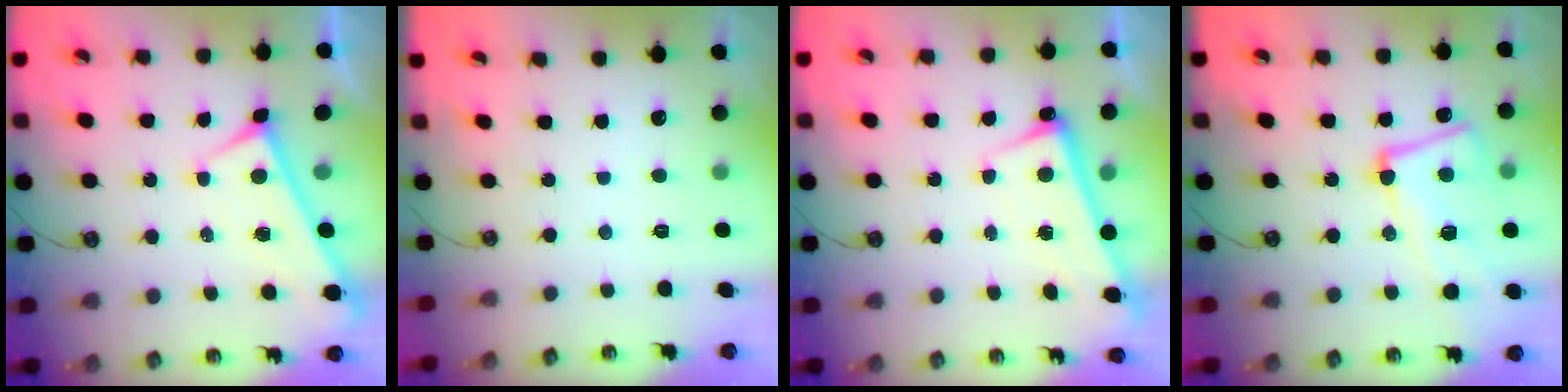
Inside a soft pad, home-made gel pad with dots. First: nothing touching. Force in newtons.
{"total": 0.0}
{"total": 2.9, "press": 2.8, "slide": 0.7}
{"total": 9.0, "press": 8.8, "slide": 1.7}